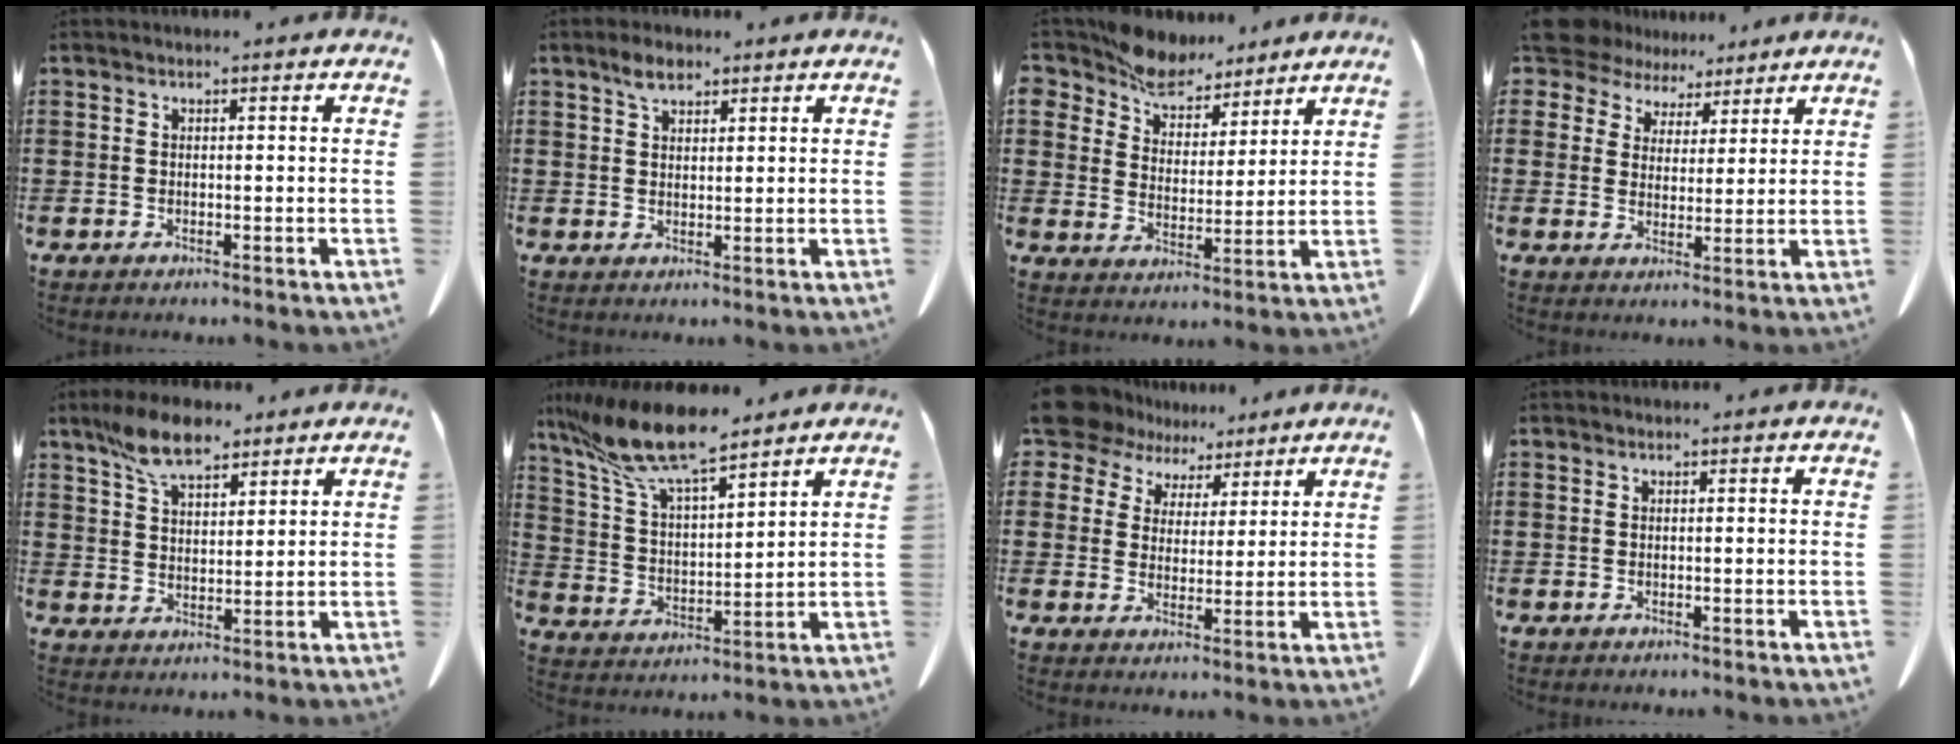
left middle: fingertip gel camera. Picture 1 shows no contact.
{"total": 3.1, "force": [2.3, 1.5, 1.6], "torque": [-0.027, 0.002, 0.040]}
{"total": 7.9, "force": [7.2, 3.2, 1.2], "torque": [-0.064, -0.034, 0.134]}
{"total": 6.7, "force": [5.9, 3.0, 0.9], "torque": [-0.052, -0.014, 0.112]}
{"total": 8.6, "force": [6.5, 3.4, 4.5], "torque": [-0.100, -0.003, 0.120]}
{"total": 11.8, "force": [9.4, 1.6, 6.9], "torque": [-0.177, -0.046, 0.163]}
{"total": 9.3, "force": [7.4, 5.3, 1.9], "torque": [-0.086, -0.015, 0.145]}
{"total": 0.0}